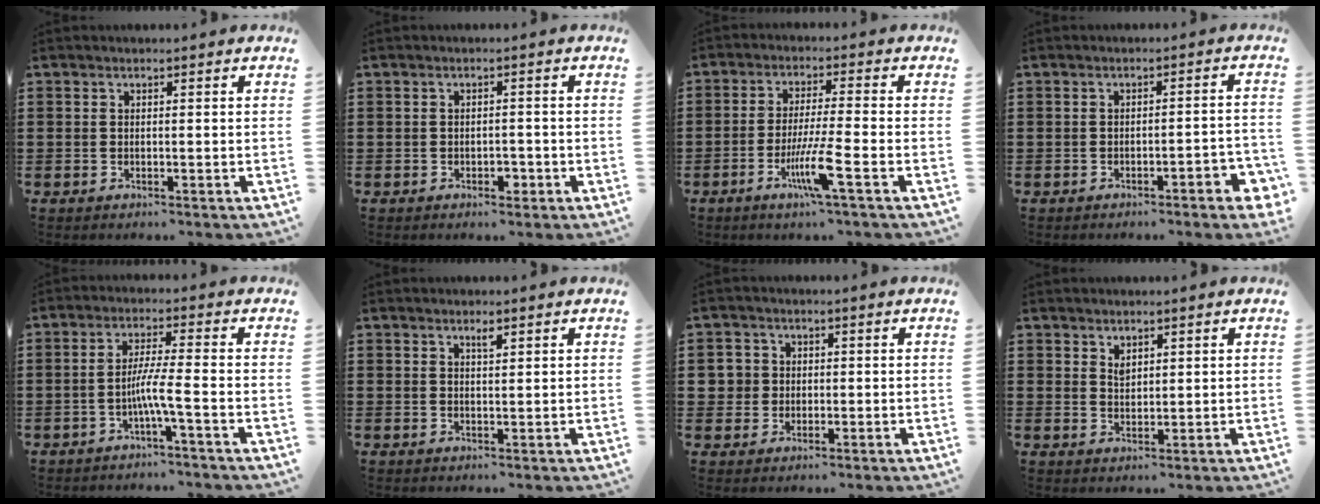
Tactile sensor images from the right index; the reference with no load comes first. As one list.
[{"total": 1.4, "force": [-0.7, 0.8, 0.9], "torque": [-0.019, 0.000, -0.015]}, {"total": 7.4, "force": [-3.2, 0.0, 6.7], "torque": [-0.135, -0.019, -0.062]}, {"total": 3.0, "force": [-2.0, 0.4, 2.1], "torque": [-0.036, -0.002, -0.038]}, {"total": 4.9, "force": [-2.0, -0.3, 4.5], "torque": [-0.088, -0.006, -0.041]}, {"total": 1.4, "force": [0.9, 0.4, 1.0], "torque": [-0.021, 0.002, 0.016]}, {"total": 3.4, "force": [0.2, 3.4, 0.6], "torque": [-0.029, 0.012, 0.002]}, {"total": 1.8, "force": [1.4, 0.9, 0.5], "torque": [-0.011, 0.003, 0.027]}]